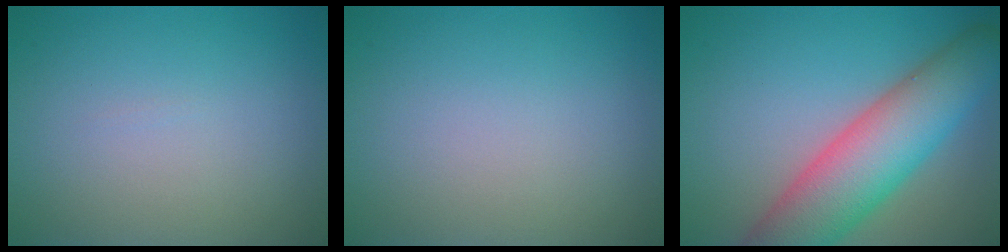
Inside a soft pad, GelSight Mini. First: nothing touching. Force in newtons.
{"total": 0.0}
{"total": 9.7, "press": 9.7, "slide": 0.4}